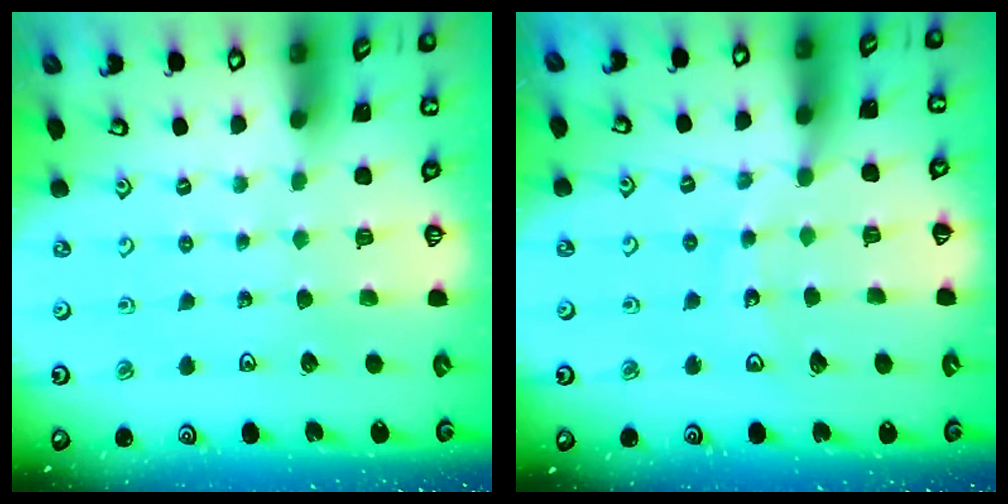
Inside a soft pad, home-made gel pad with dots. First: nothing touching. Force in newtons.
{"total": 10.3, "press": 10.3, "slide": 1.3}